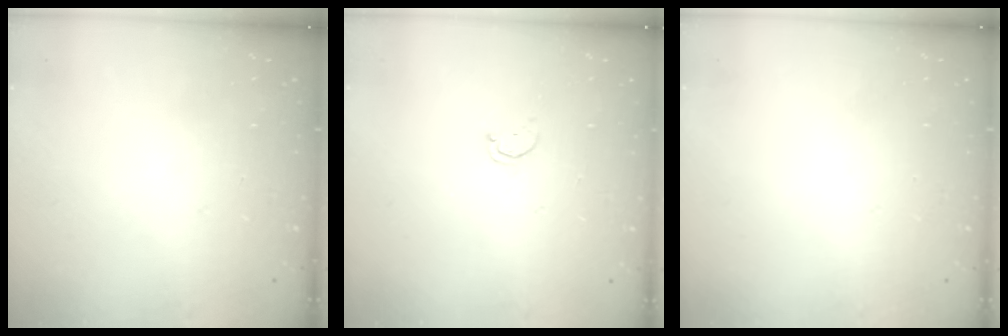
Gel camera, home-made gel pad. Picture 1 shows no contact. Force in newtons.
{"total": 1.7, "press": 1.7, "slide": 0.2}
{"total": 0.0}